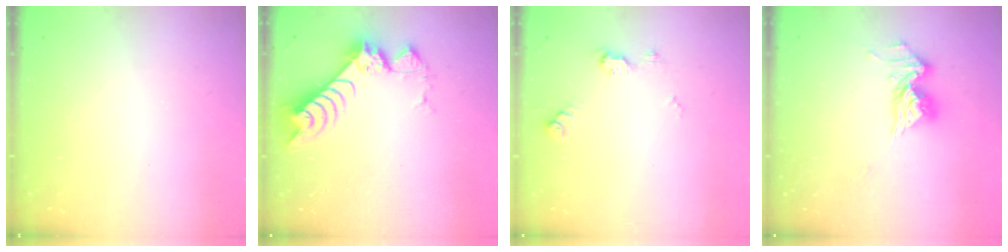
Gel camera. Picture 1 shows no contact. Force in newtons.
{"total": 8.4, "press": 8.4, "slide": 0.8}
{"total": 7.0, "press": 6.9, "slide": 0.6}
{"total": 11.2, "press": 11.1, "slide": 1.1}